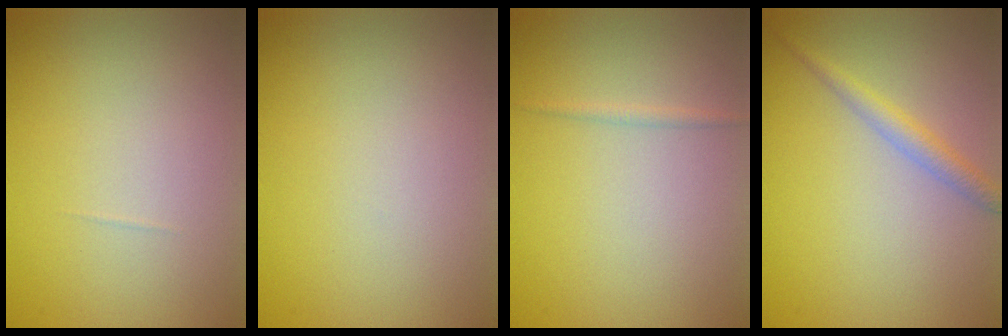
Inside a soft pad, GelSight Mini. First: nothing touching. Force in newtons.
{"total": 0.0}
{"total": 0.7, "press": 0.7, "slide": 0.1}
{"total": 1.9, "press": 1.9, "slide": 0.1}